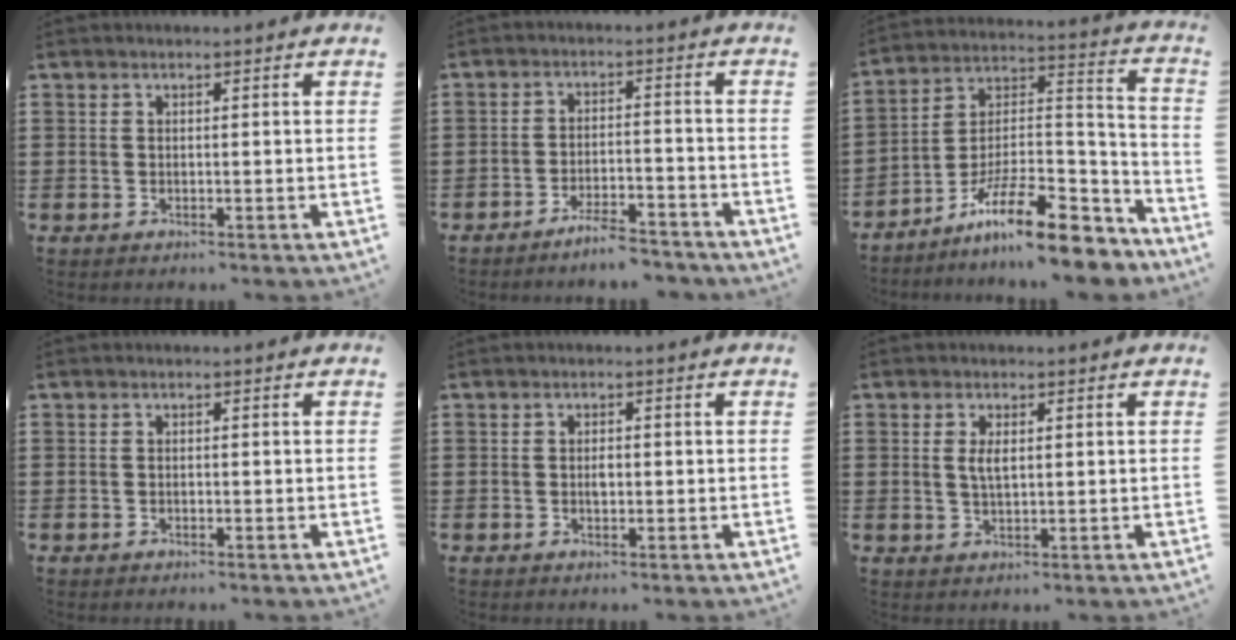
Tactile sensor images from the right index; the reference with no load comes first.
{"total": 4.4, "force": [-4.2, 0.4, 1.4], "torque": [-0.023, 0.004, -0.080]}
{"total": 14.7, "force": [-10.8, 3.2, 9.5], "torque": [-0.162, 0.030, -0.193]}
{"total": 0.0}
{"total": 1.4, "force": [-0.1, 0.7, 1.2], "torque": [-0.025, 0.003, -0.002]}
{"total": 2.5, "force": [0.5, 0.8, 2.4], "torque": [-0.049, 0.002, 0.007]}